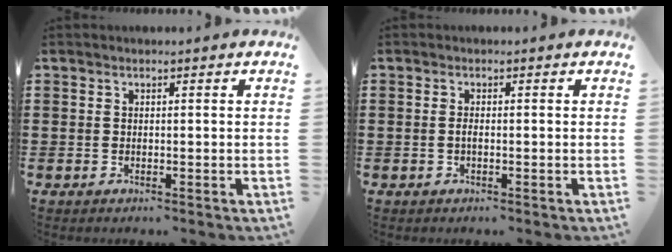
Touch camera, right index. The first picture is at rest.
{"total": 1.0, "force": [-0.3, 0.2, 0.9], "torque": [-0.025, -0.006, -0.008]}